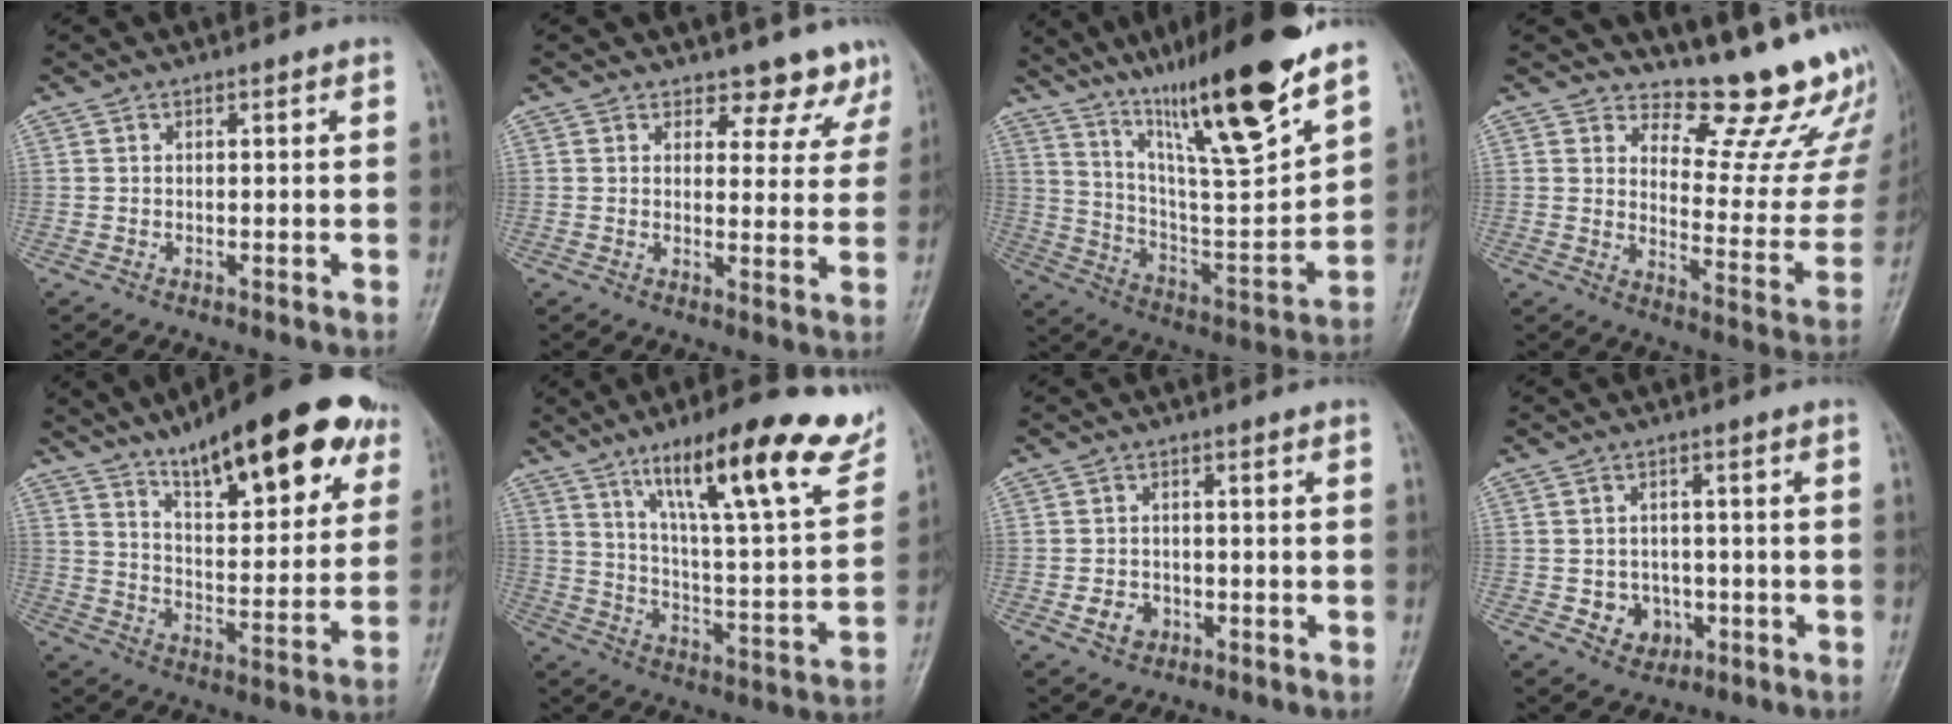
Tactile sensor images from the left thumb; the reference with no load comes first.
{"total": 7.1, "force": [6.0, 3.6, 0.8], "torque": [0.030, -0.037, 0.055]}
{"total": 24.5, "force": [17.1, 3.0, 17.2], "torque": [-0.255, -0.076, 0.294]}
{"total": 16.4, "force": [14.5, 4.7, 6.2], "torque": [-0.031, -0.150, 0.174]}
{"total": 23.7, "force": [14.8, 7.8, 16.8], "torque": [-0.201, -0.045, 0.222]}
{"total": 23.2, "force": [14.3, 4.8, 17.6], "torque": [-0.233, -0.050, 0.224]}
{"total": 3.9, "force": [-1.5, 3.1, 1.8], "torque": [-0.020, 0.007, -0.024]}
{"total": 5.4, "force": [-1.4, 4.8, 2.1], "torque": [-0.001, 0.010, -0.014]}